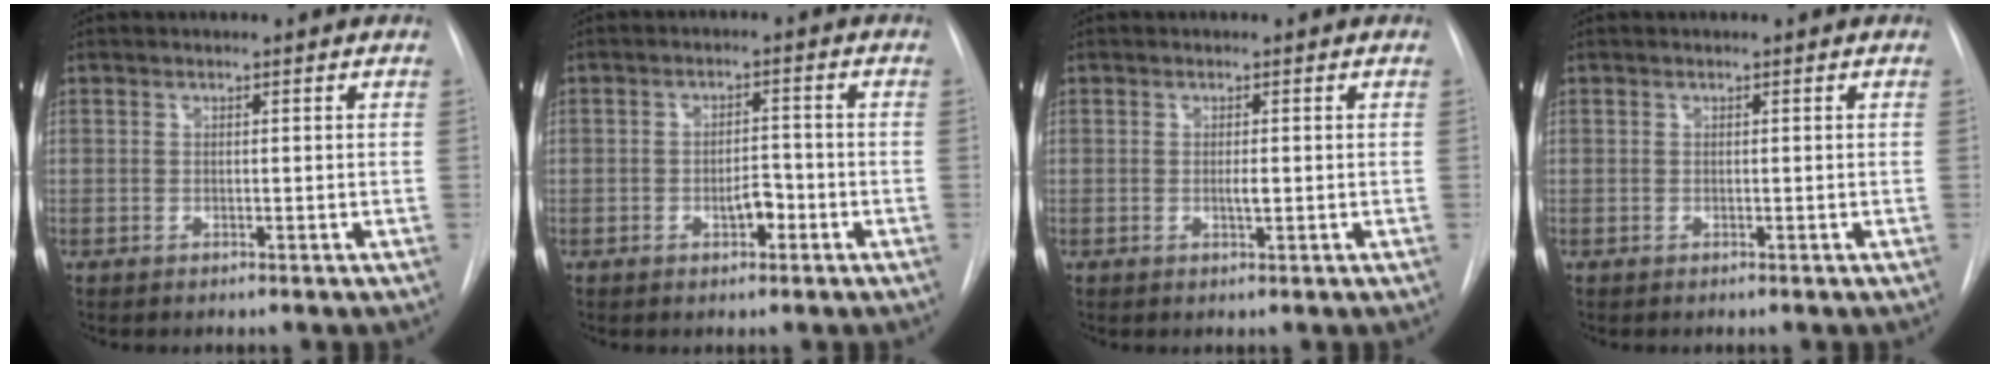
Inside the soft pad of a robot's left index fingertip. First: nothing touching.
{"total": 3.1, "force": [-1.4, 1.4, 2.4], "torque": [-0.031, 0.004, -0.020]}
{"total": 1.1, "force": [-0.1, 0.3, 1.0], "torque": [-0.018, -0.003, 0.000]}
{"total": 0.0}